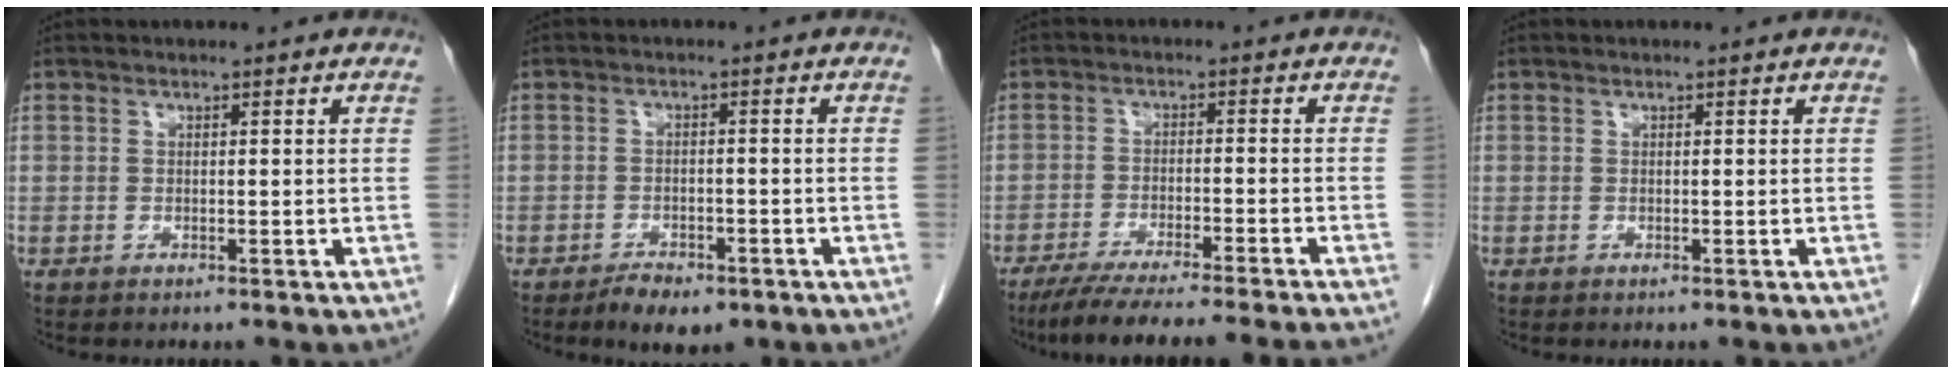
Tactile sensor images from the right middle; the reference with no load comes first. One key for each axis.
{"total": 4.9, "fx": -3.4, "fy": 2.0, "fz": 2.8, "tx": -0.042, "ty": -0.001, "tz": -0.049}
{"total": 16.0, "fx": -14.1, "fy": -0.9, "fz": 7.5, "tx": -0.099, "ty": -0.040, "tz": -0.209}
{"total": 0.0}